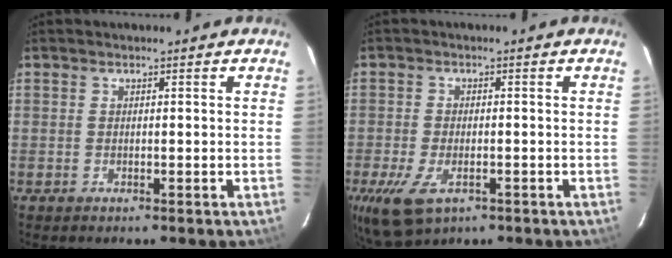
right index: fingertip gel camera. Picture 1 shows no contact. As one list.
[{"total": 8.6, "force": [-4.0, 4.5, 6.1], "torque": [-0.141, -0.027, -0.070]}]